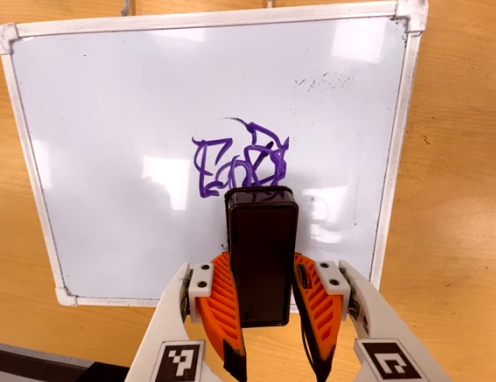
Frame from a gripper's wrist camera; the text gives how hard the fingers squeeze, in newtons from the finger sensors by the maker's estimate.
{"total": 8.1, "left": 7.0, "right": 9.2}